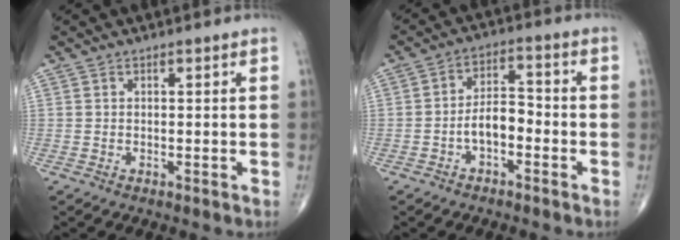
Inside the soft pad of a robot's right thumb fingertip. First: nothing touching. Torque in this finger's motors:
{"motor_torque": [0.57, 0.33, 0.69, -0.27, 0.03]}